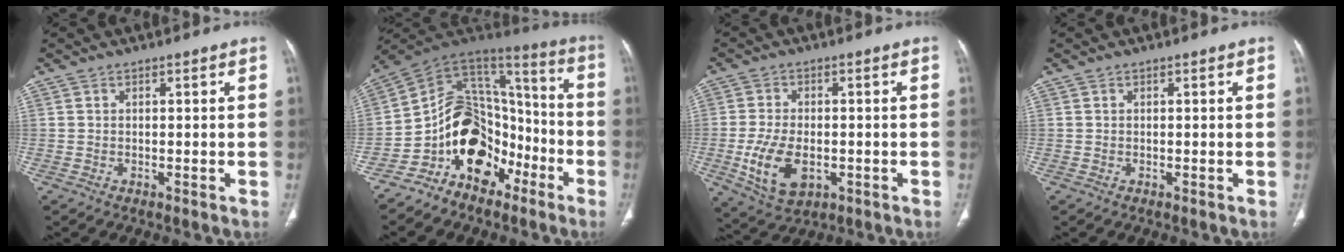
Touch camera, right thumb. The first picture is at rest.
{"total": 17.9, "force": [-9.2, 12.2, 9.4], "torque": [-0.106, 0.112, -0.167]}
{"total": 10.2, "force": [-2.5, 6.0, 7.8], "torque": [-0.147, -0.003, -0.032]}
{"total": 0.0}